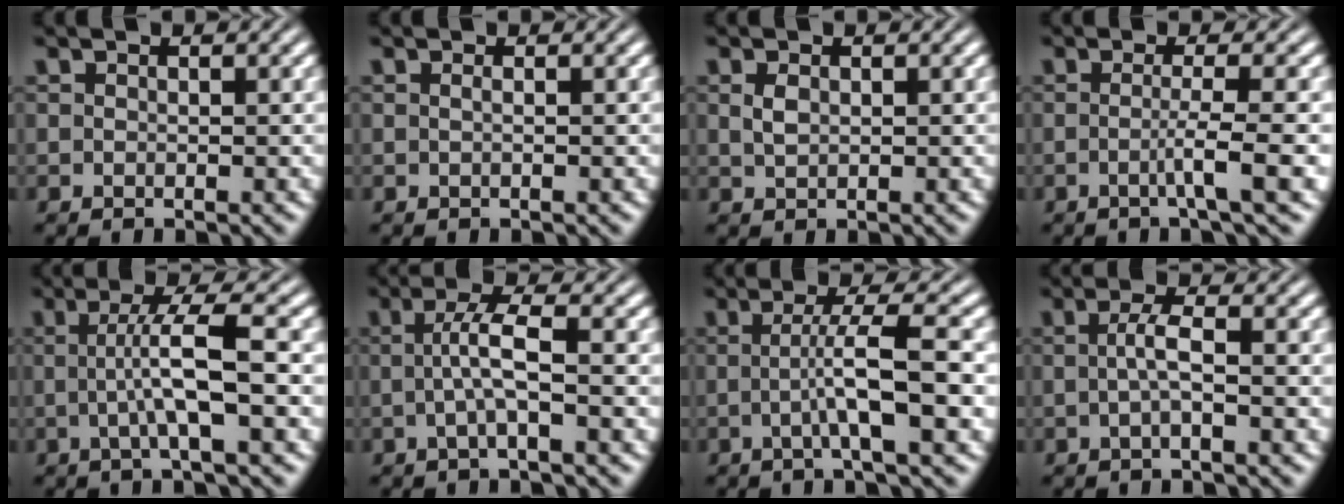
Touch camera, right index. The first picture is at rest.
{"total": 0.5, "force": [-0.2, -0.4, 0.2], "torque": [-0.002, -0.002, -0.001]}
{"total": 0.8, "force": [0.3, -0.4, 0.6], "torque": [-0.008, -0.008, 0.019]}
{"total": 3.1, "force": [-1.1, -1.1, 2.7], "torque": [-0.044, -0.006, -0.016]}
{"total": 4.0, "force": [0.0, -0.5, 4.0], "torque": [-0.066, 0.001, 0.003]}
{"total": 2.8, "force": [-0.3, -0.3, 2.8], "torque": [-0.052, 0.005, -0.005]}
{"total": 3.7, "force": [-0.7, -0.8, 3.6], "torque": [-0.057, -0.004, -0.009]}
{"total": 2.1, "force": [-0.5, -0.7, 1.9], "torque": [-0.036, 0.001, -0.006]}